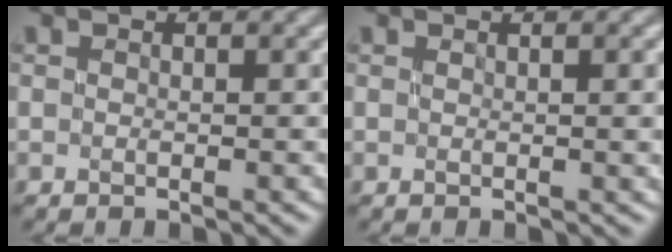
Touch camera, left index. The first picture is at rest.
{"total": 1.8, "force": [0.0, 0.5, 1.7], "torque": [-0.021, -0.001, 0.001]}